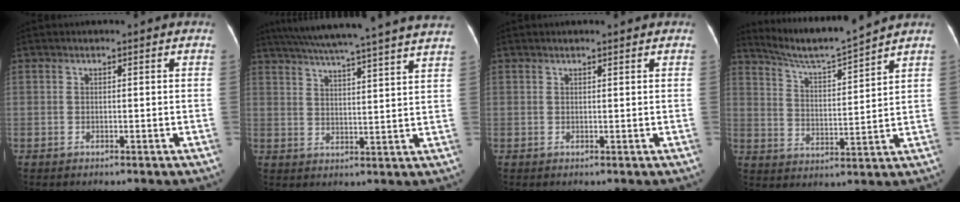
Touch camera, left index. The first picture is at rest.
{"total": 24.3, "force": [21.6, -0.5, 11.2], "torque": [-0.190, 0.000, 0.287]}
{"total": 2.0, "force": [1.7, 0.3, 1.0], "torque": [-0.010, 0.017, 0.024]}
{"total": 9.3, "force": [8.9, -1.6, 2.4], "torque": [-0.054, -0.004, 0.165]}